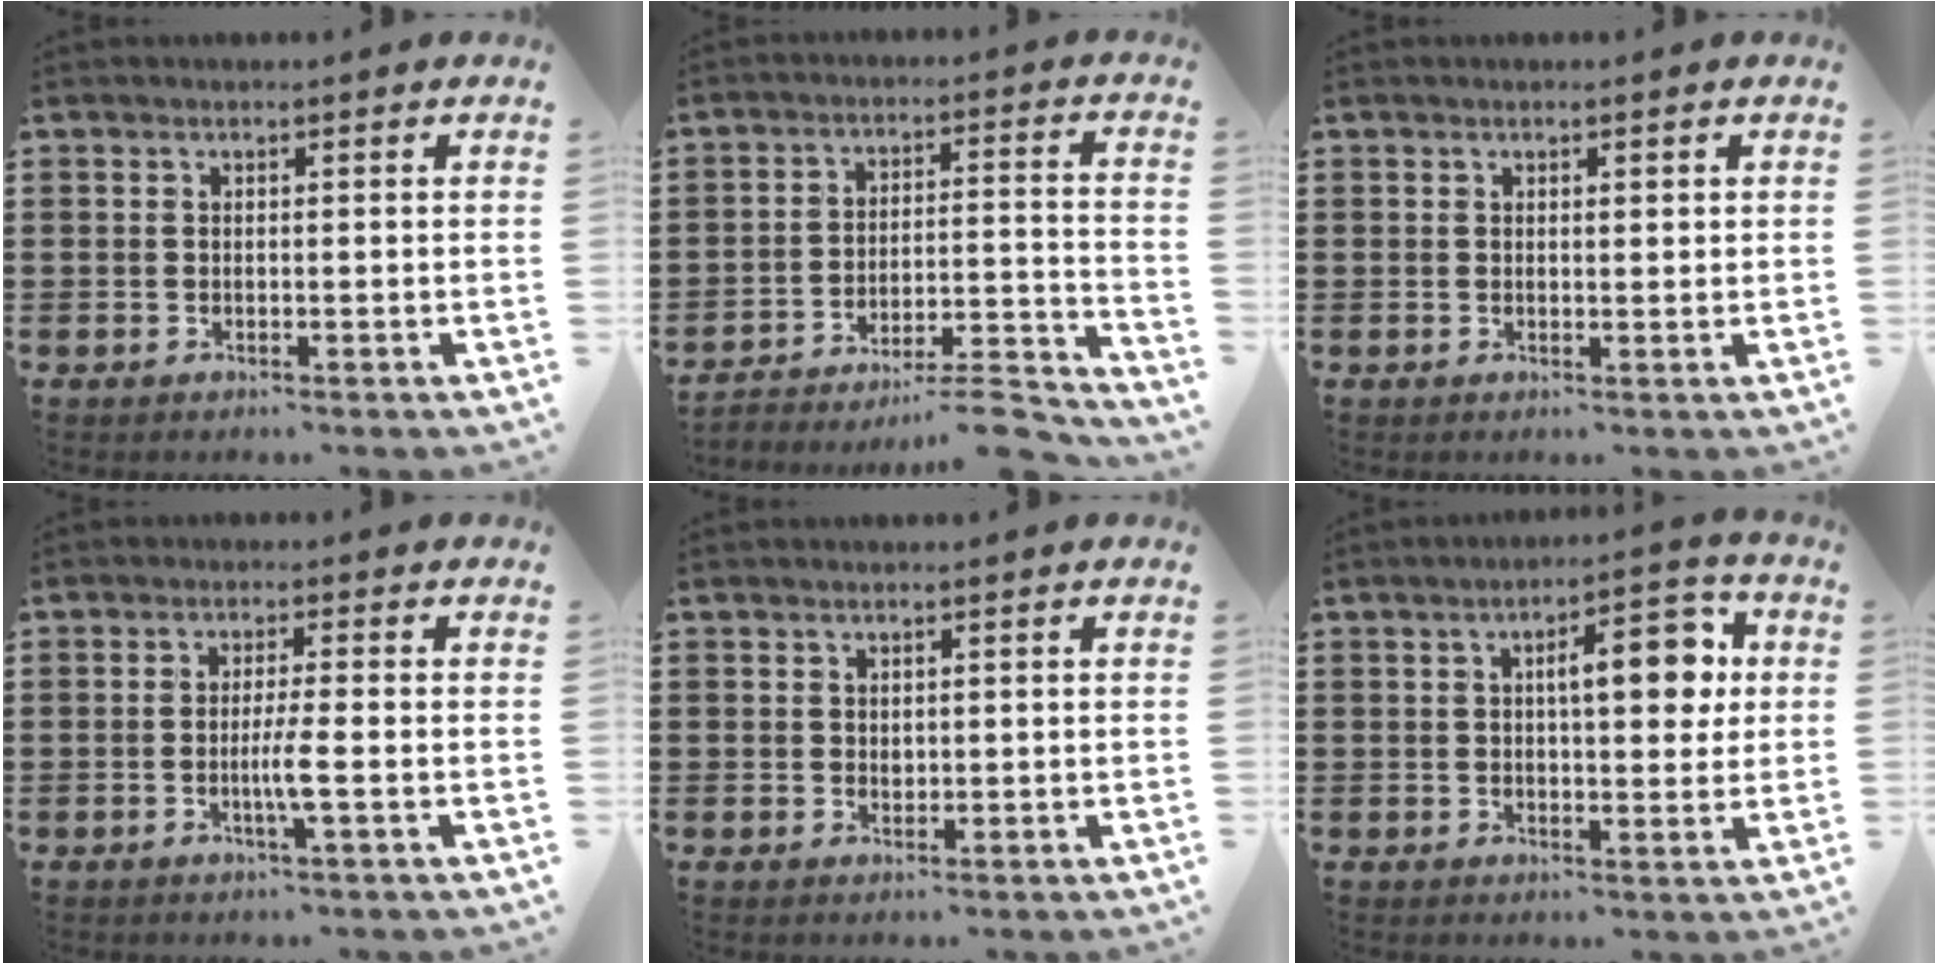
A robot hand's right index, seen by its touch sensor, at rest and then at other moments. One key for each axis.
{"total": 7.0, "fx": -6.5, "fy": 0.4, "fz": 2.5, "tx": -0.033, "ty": 0.002, "tz": -0.128}
{"total": 0.6, "fx": 0.3, "fy": 0.3, "fz": 0.4, "tx": -0.008, "ty": 0.003, "tz": 0.006}
{"total": 3.5, "fx": -1.0, "fy": -0.3, "fz": 3.4, "tx": -0.066, "ty": -0.011, "tz": -0.023}
{"total": 0.9, "fx": 0.5, "fy": 0.7, "fz": 0.2, "tx": -0.006, "ty": 0.003, "tz": 0.010}
{"total": 8.2, "fx": 1.8, "fy": 3.0, "fz": 7.4, "tx": -0.103, "ty": -0.003, "tz": 0.019}